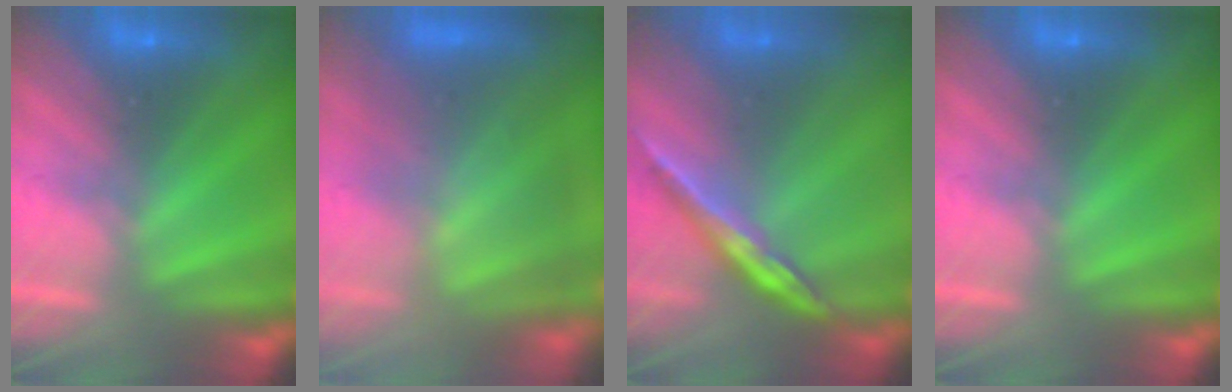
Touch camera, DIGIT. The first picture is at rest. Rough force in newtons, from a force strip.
{"total": 7.4}
{"total": 1.7}
{"total": 0.0}